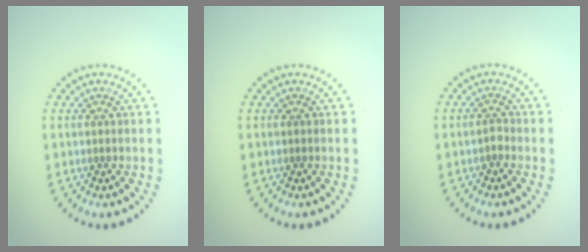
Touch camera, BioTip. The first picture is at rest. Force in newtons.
{"total": 0.0}
{"total": 0.9, "press": 0.6, "slide": 0.6}